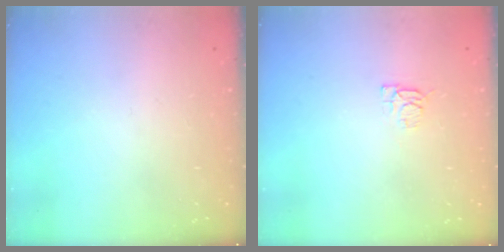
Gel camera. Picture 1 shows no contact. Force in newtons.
{"total": 4.9, "press": 4.8, "slide": 0.6}